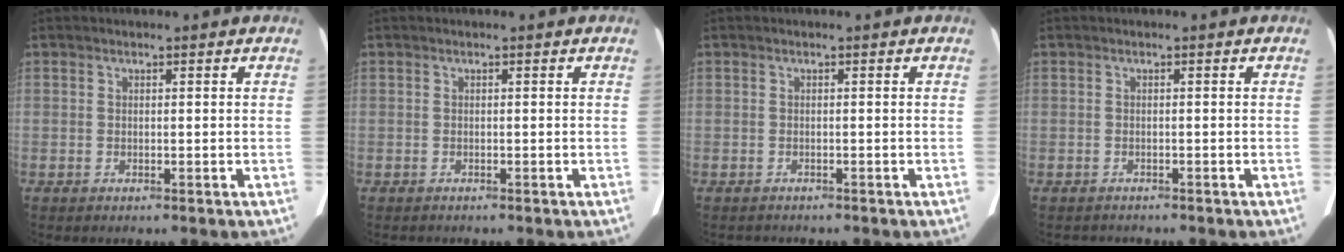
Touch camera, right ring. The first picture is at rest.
{"total": 0.8, "force": [-0.7, 0.2, 0.2], "torque": [-0.008, -0.001, -0.008]}
{"total": 1.8, "force": [-1.6, 0.6, 0.3], "torque": [-0.009, -0.003, -0.018]}
{"total": 2.2, "force": [-2.0, 0.8, 0.4], "torque": [-0.008, -0.005, -0.022]}